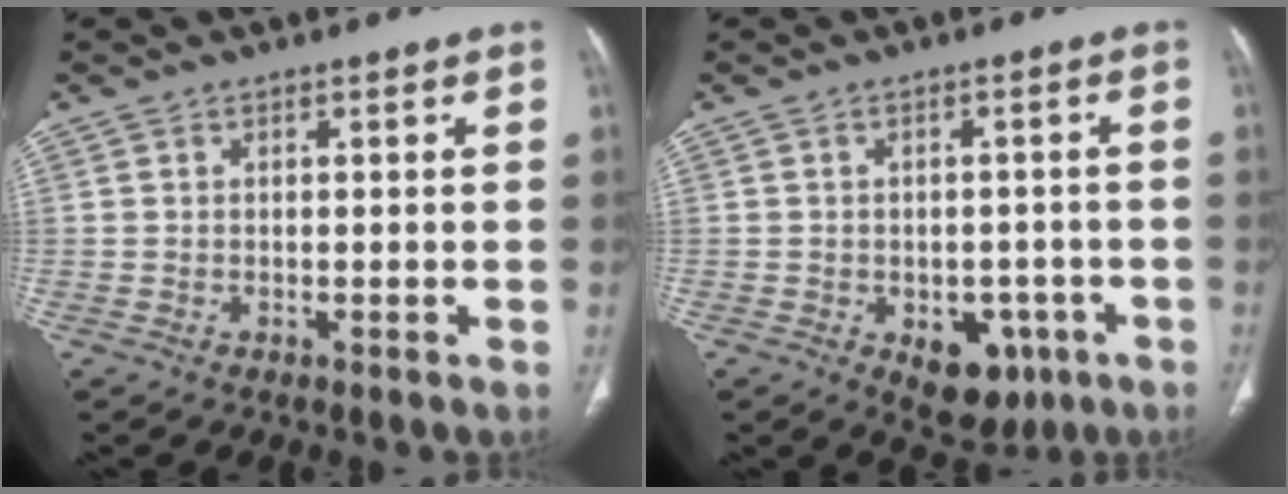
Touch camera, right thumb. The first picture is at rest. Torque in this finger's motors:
{"motor_torque": [2.95, 1.41, 0.77, -0.39, 0.13]}